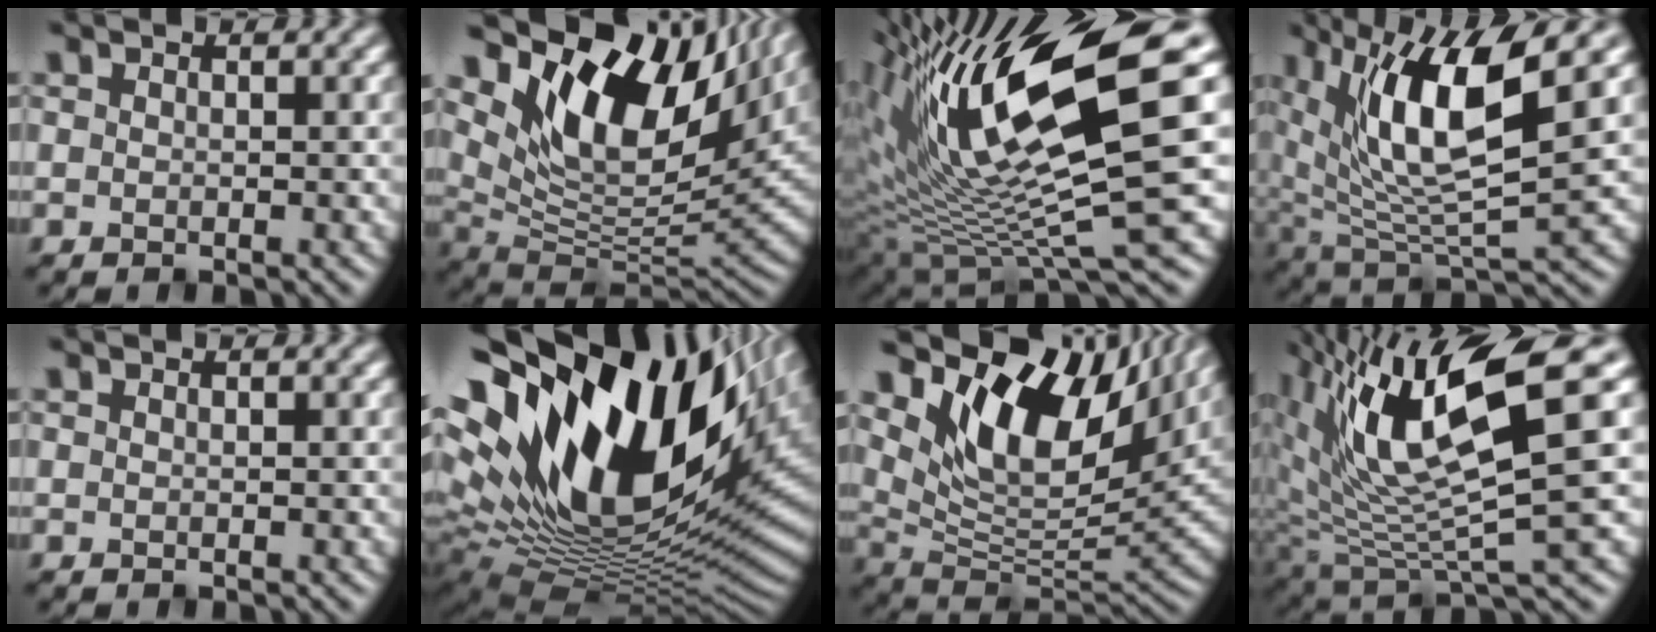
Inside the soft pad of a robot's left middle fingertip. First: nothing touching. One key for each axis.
{"total": 13.9, "fx": 7.3, "fy": 6.5, "fz": 9.8, "tx": -0.171, "ty": 0.008, "tz": 0.130}
{"total": 14.9, "fx": 4.7, "fy": 3.8, "fz": 13.6, "tx": -0.261, "ty": -0.003, "tz": 0.095}
{"total": 11.4, "fx": 4.4, "fy": 3.6, "fz": 9.9, "tx": -0.192, "ty": 0.005, "tz": 0.082}
{"total": 0.0}
{"total": 20.9, "fx": 7.9, "fy": 10.4, "fz": 16.3, "tx": -0.321, "ty": 0.019, "tz": 0.144}
{"total": 12.4, "fx": 7.0, "fy": 5.6, "fz": 8.6, "tx": -0.142, "ty": 0.007, "tz": 0.123}
{"total": 11.5, "fx": 4.1, "fy": 2.9, "fz": 10.3, "tx": -0.188, "ty": -0.002, "tz": 0.083}